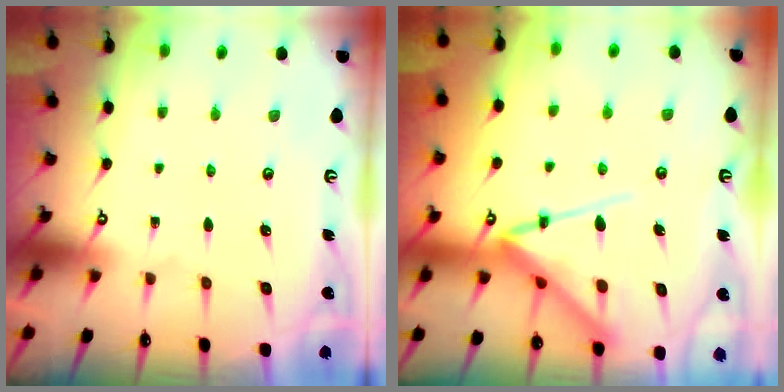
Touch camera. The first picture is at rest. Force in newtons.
{"total": 13.9, "press": 13.8, "slide": 1.3}